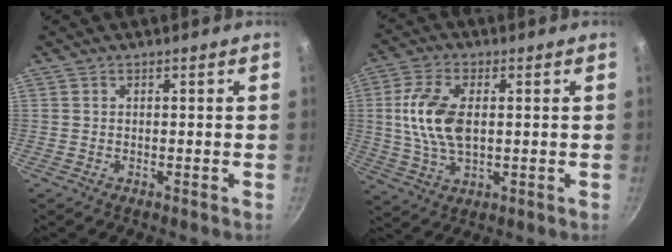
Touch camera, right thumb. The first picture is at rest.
{"total": 11.9, "force": [1.2, 6.4, 10.0], "torque": [-0.206, 0.000, 0.024]}